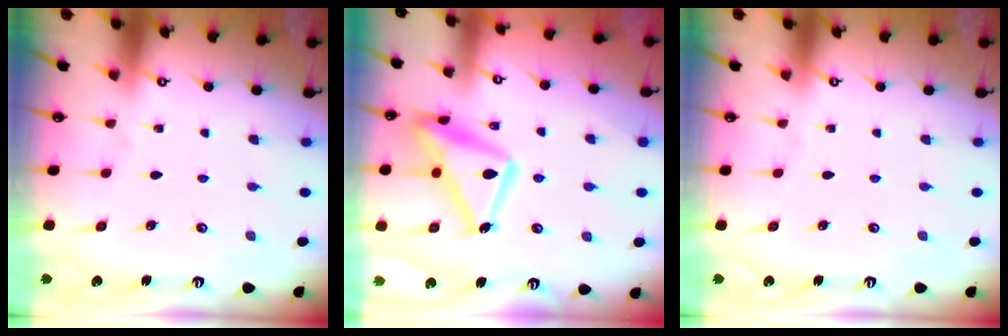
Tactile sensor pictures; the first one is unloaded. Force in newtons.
{"total": 17.4, "press": 17.4, "slide": 1.5}
{"total": 0.0}